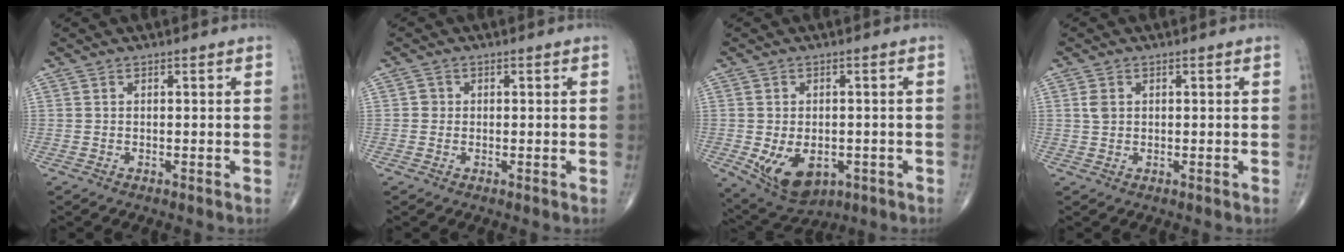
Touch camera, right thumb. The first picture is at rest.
{"total": 1.2, "force": [0.0, 1.2, 0.3], "torque": [0.002, 0.003, -0.002]}
{"total": 10.2, "force": [-3.1, 6.5, 7.2], "torque": [-0.106, -0.002, -0.032]}
{"total": 1.9, "force": [0.4, 1.5, 1.1], "torque": [-0.019, 0.001, 0.010]}